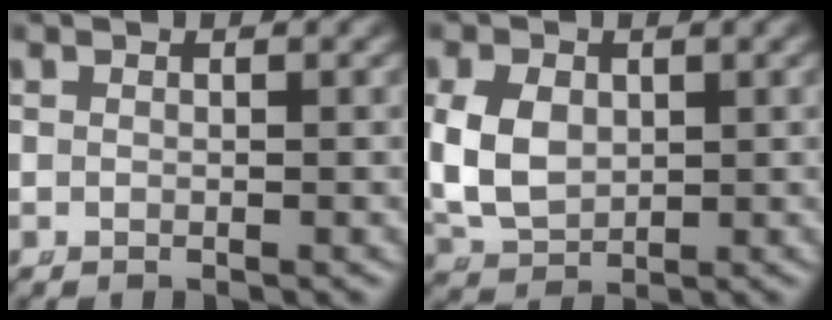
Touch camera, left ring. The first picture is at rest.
{"total": 6.0, "force": [-0.1, 4.9, 3.4], "torque": [-0.094, -0.024, 0.016]}